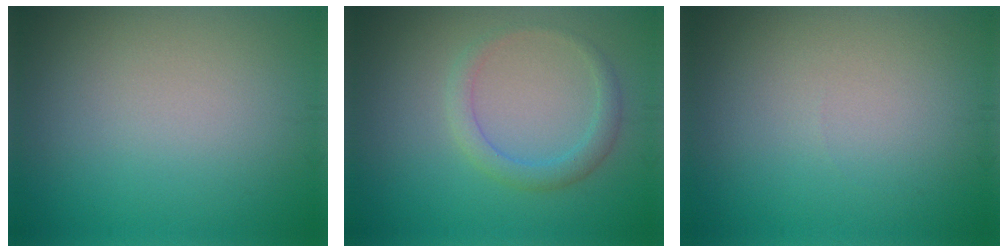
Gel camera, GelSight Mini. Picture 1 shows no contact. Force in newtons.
{"total": 2.2, "press": 2.2, "slide": 0.1}
{"total": 0.0}